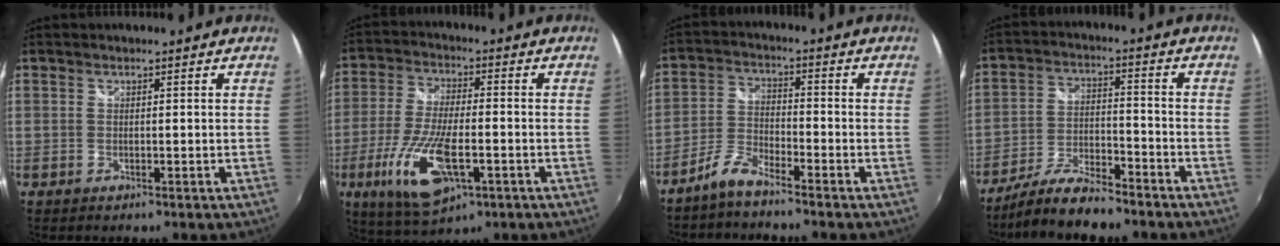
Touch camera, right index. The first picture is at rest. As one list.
[{"total": 14.6, "force": [-5.3, 5.3, 12.6], "torque": [-0.265, -0.024, -0.096]}, {"total": 5.2, "force": [-4.4, 1.0, 2.4], "torque": [-0.059, 0.008, -0.095]}, {"total": 11.7, "force": [-9.9, 2.4, 5.7], "torque": [-0.130, -0.008, -0.178]}]